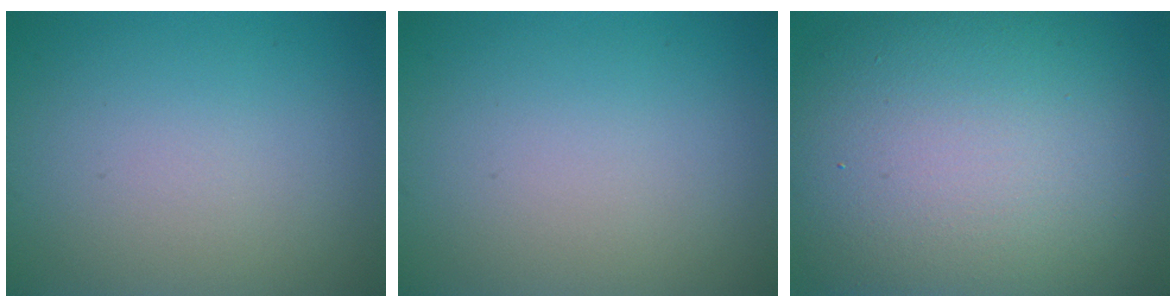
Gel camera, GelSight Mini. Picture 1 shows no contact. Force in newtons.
{"total": 0.0}
{"total": 15.8, "press": 15.8, "slide": 0.6}